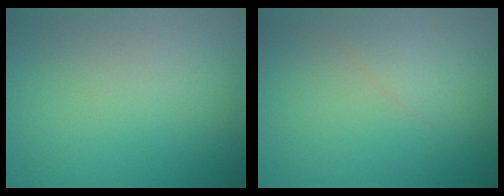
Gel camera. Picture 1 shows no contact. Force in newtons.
{"total": 0.8, "press": 0.8, "slide": 0.0}